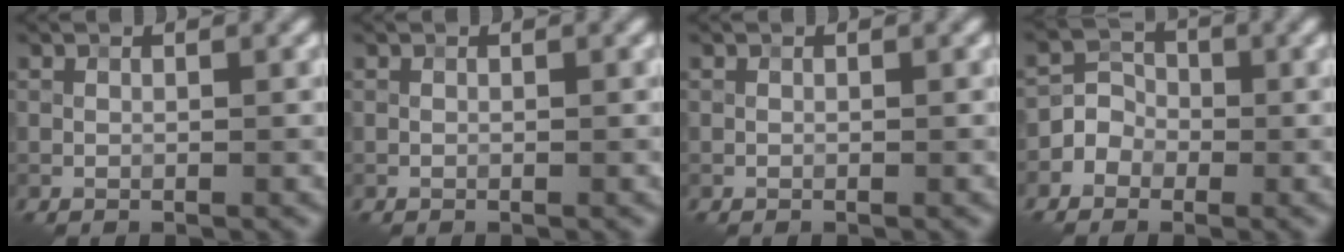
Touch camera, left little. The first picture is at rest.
{"total": 0.0}
{"total": 0.0}
{"total": 3.0, "force": [-1.1, 2.6, 0.9], "torque": [0.001, 0.007, -0.032]}